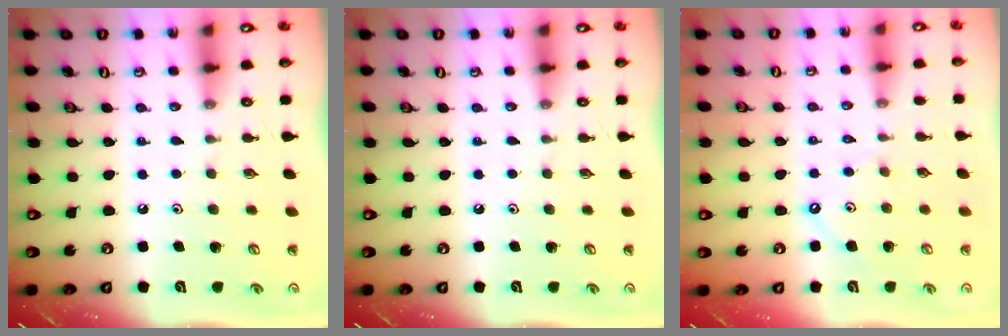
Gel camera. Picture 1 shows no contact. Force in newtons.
{"total": 0.0}
{"total": 1.7, "press": 1.6, "slide": 0.3}